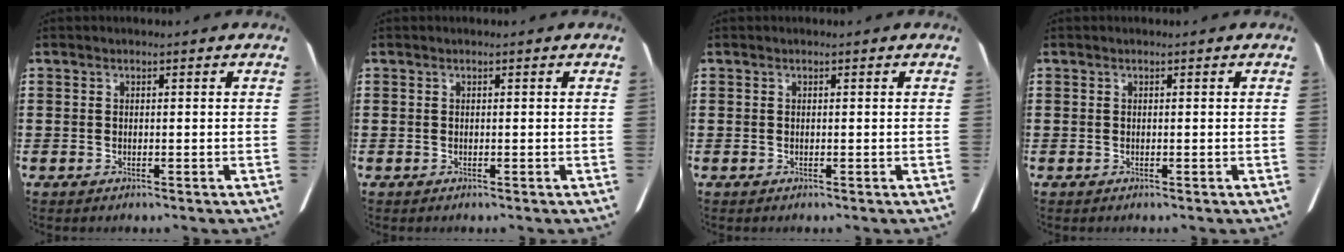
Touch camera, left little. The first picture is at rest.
{"total": 0.0}
{"total": 0.0}
{"total": 0.0}